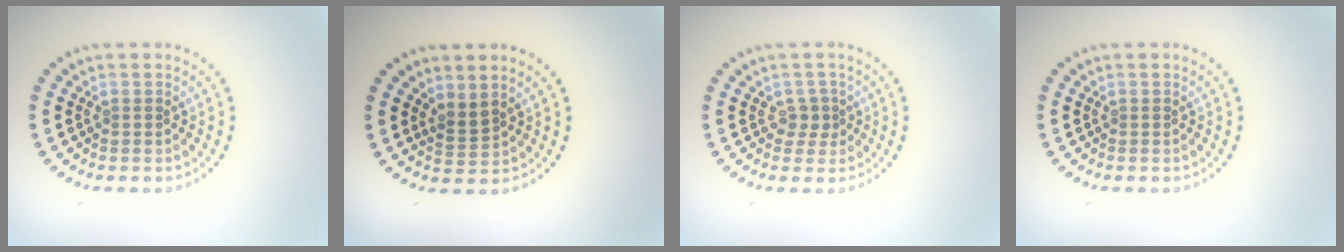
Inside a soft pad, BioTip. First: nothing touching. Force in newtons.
{"total": 1.7, "press": 1.2, "slide": 1.2}
{"total": 1.5, "press": 1.2, "slide": 0.9}
{"total": 0.0}